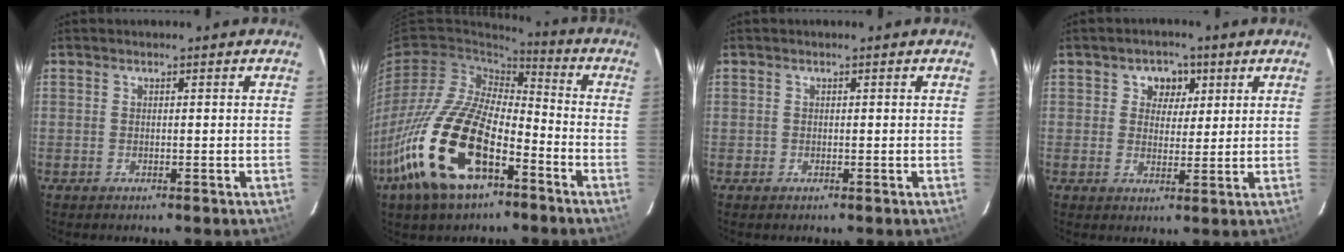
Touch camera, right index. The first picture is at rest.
{"total": 21.1, "force": [-10.1, 10.1, 15.6], "torque": [-0.328, -0.018, -0.192]}
{"total": 0.8, "force": [-0.2, 0.8, -0.1], "torque": [0.001, 0.002, -0.004]}
{"total": 4.7, "force": [1.8, 4.1, 1.5], "torque": [-0.012, 0.009, 0.027]}